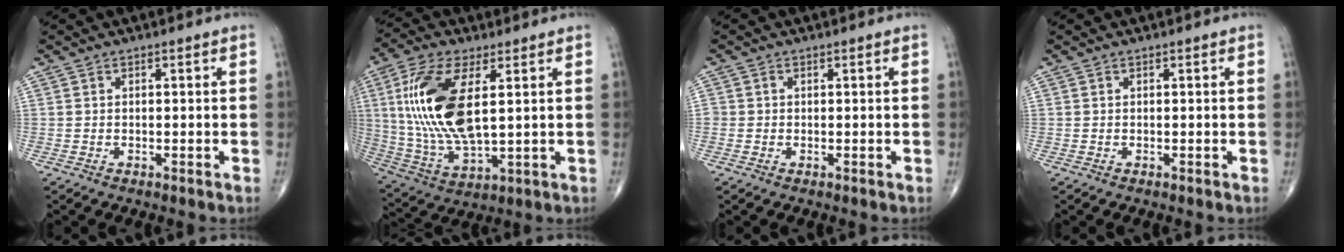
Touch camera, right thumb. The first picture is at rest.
{"total": 18.4, "force": [3.6, 7.9, 16.2], "torque": [-0.341, -0.015, 0.074]}
{"total": 0.8, "force": [-0.1, 0.8, 0.2], "torque": [0.003, 0.003, -0.004]}
{"total": 0.0}